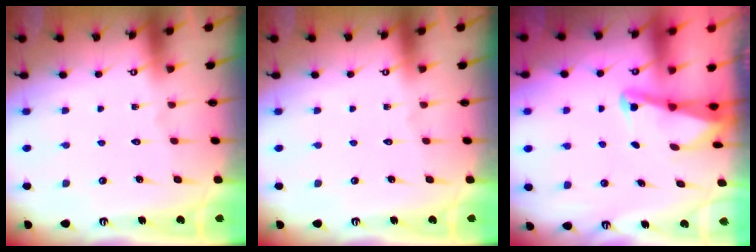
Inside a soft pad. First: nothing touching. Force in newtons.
{"total": 0.0}
{"total": 2.2, "press": 2.2, "slide": 0.3}